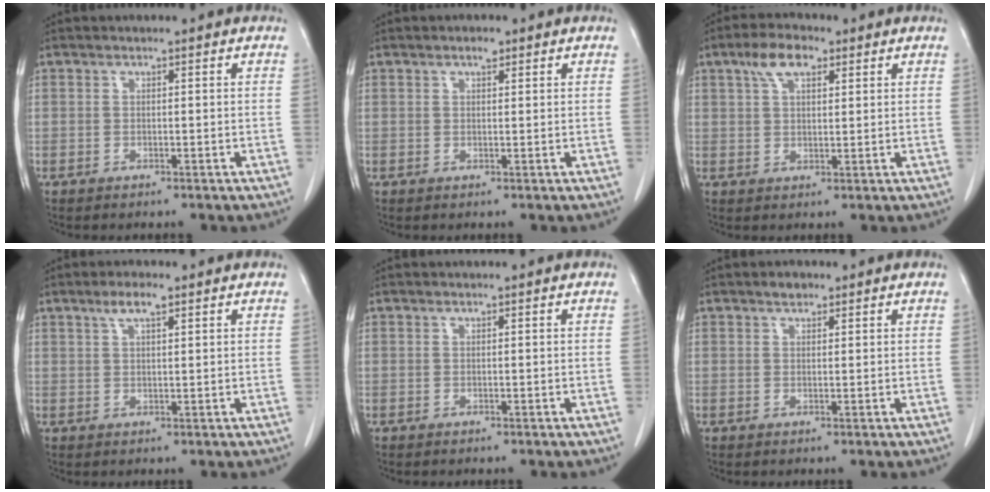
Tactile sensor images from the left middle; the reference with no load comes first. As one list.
[{"total": 1.2, "force": [0.8, 0.5, 0.8], "torque": [-0.014, 0.001, 0.013]}, {"total": 5.7, "force": [3.2, 2.4, 4.1], "torque": [-0.083, 0.016, 0.058]}, {"total": 3.2, "force": [2.0, 0.6, 2.4], "torque": [-0.050, 0.006, 0.038]}, {"total": 0.0}, {"total": 1.5, "force": [1.1, 0.8, 0.7], "torque": [-0.016, 0.004, 0.017]}]